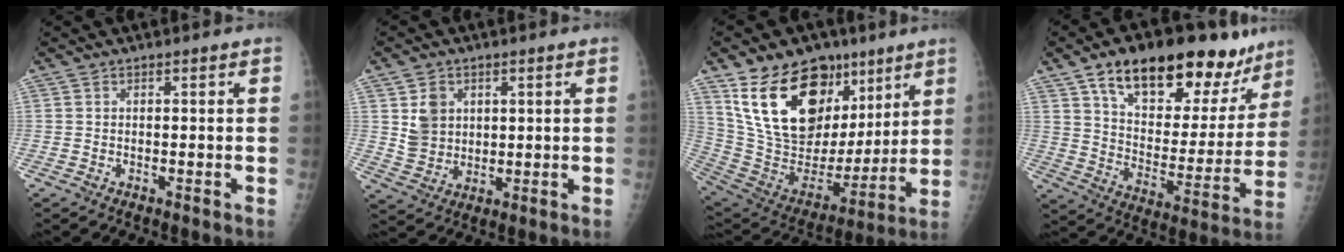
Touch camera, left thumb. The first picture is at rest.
{"total": 6.4, "force": [2.1, 5.3, 2.8], "torque": [-0.028, -0.015, 0.050]}
{"total": 25.1, "force": [13.4, 15.5, 14.5], "torque": [-0.207, -0.031, 0.250]}
{"total": 25.0, "force": [16.2, 11.8, 14.9], "torque": [-0.172, -0.047, 0.252]}